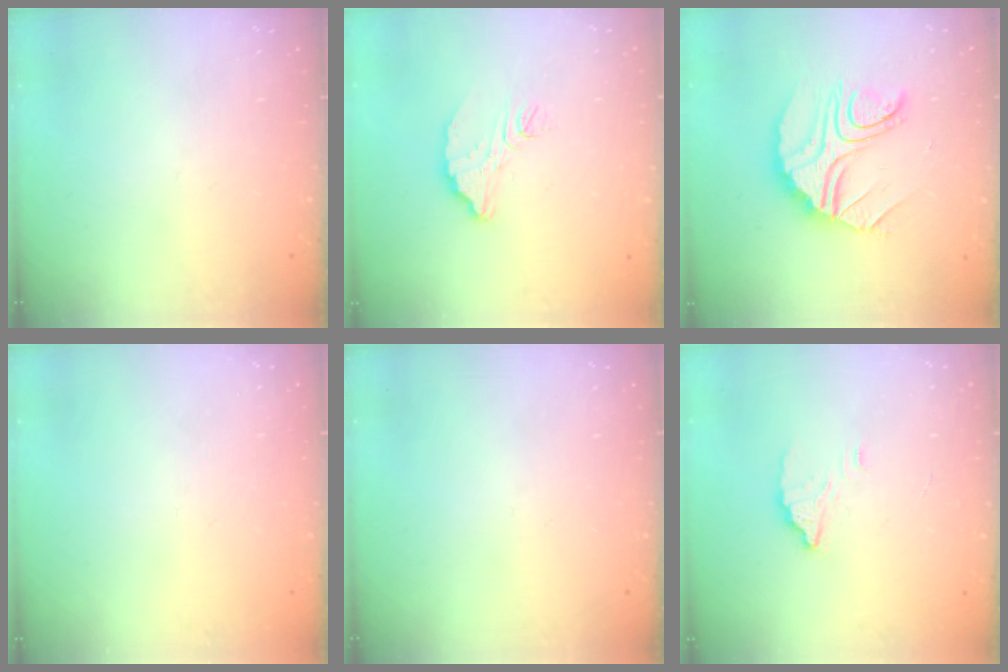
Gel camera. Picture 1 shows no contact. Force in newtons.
{"total": 8.0, "press": 8.0, "slide": 0.7}
{"total": 13.7, "press": 13.6, "slide": 1.3}
{"total": 2.2, "press": 2.2, "slide": 0.1}
{"total": 0.0}
{"total": 2.6, "press": 2.6, "slide": 0.2}